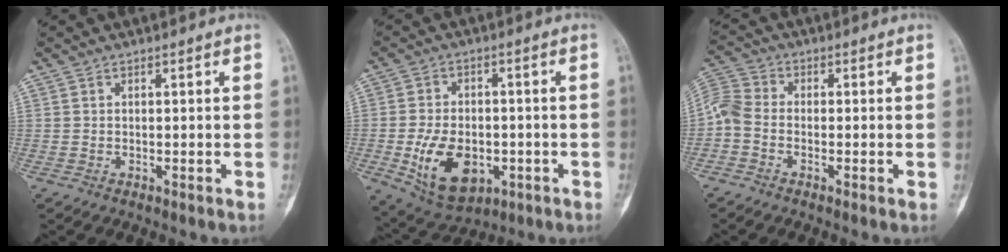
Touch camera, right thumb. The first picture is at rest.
{"total": 13.2, "force": [-3.6, 8.5, 9.5], "torque": [-0.144, 0.005, -0.044]}
{"total": 6.3, "force": [-1.8, 4.3, 4.2], "torque": [-0.095, 0.015, -0.056]}